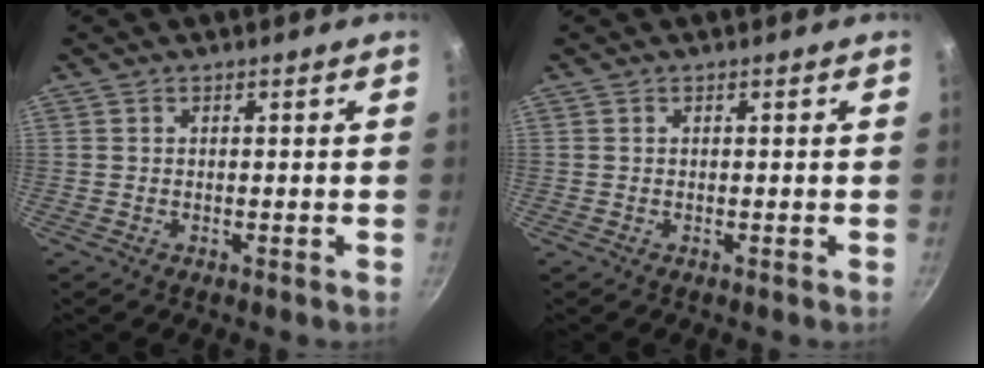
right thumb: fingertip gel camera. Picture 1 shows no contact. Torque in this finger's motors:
{"motor_torque": [0.00, 0.00, 0.00, -0.01, 0.00]}